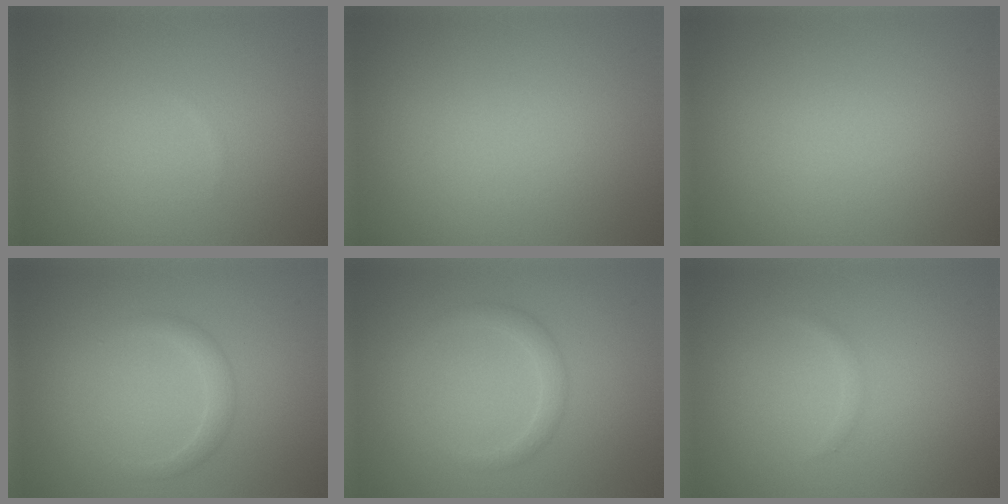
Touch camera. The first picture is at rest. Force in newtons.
{"total": 0.0}
{"total": 0.0}
{"total": 1.4, "press": 1.4, "slide": 0.1}
{"total": 1.5, "press": 1.5, "slide": 0.2}
{"total": 0.5, "press": 0.5, "slide": 0.0}